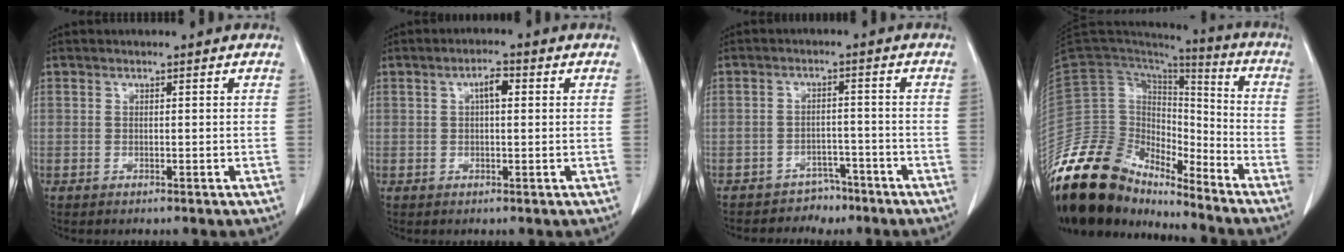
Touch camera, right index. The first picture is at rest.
{"total": 2.8, "force": [0.7, 0.9, 2.5], "torque": [-0.044, 0.007, 0.010]}
{"total": 4.3, "force": [-3.5, 2.5, 0.2], "torque": [-0.004, 0.013, -0.051]}
{"total": 17.0, "force": [-15.1, 6.2, 4.8], "torque": [-0.075, 0.059, -0.268]}